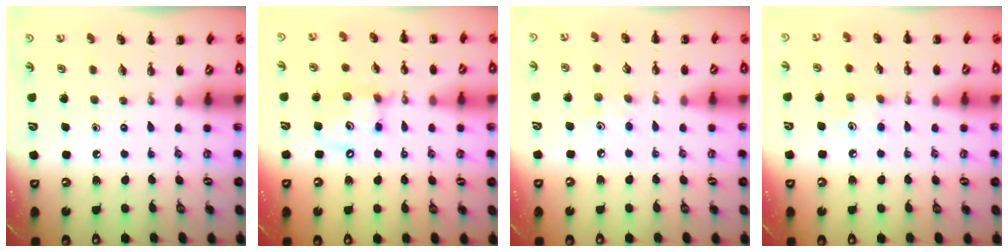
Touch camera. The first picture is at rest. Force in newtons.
{"total": 12.1, "press": 11.8, "slide": 2.6}
{"total": 5.1, "press": 4.9, "slide": 1.4}
{"total": 7.1, "press": 6.9, "slide": 1.7}